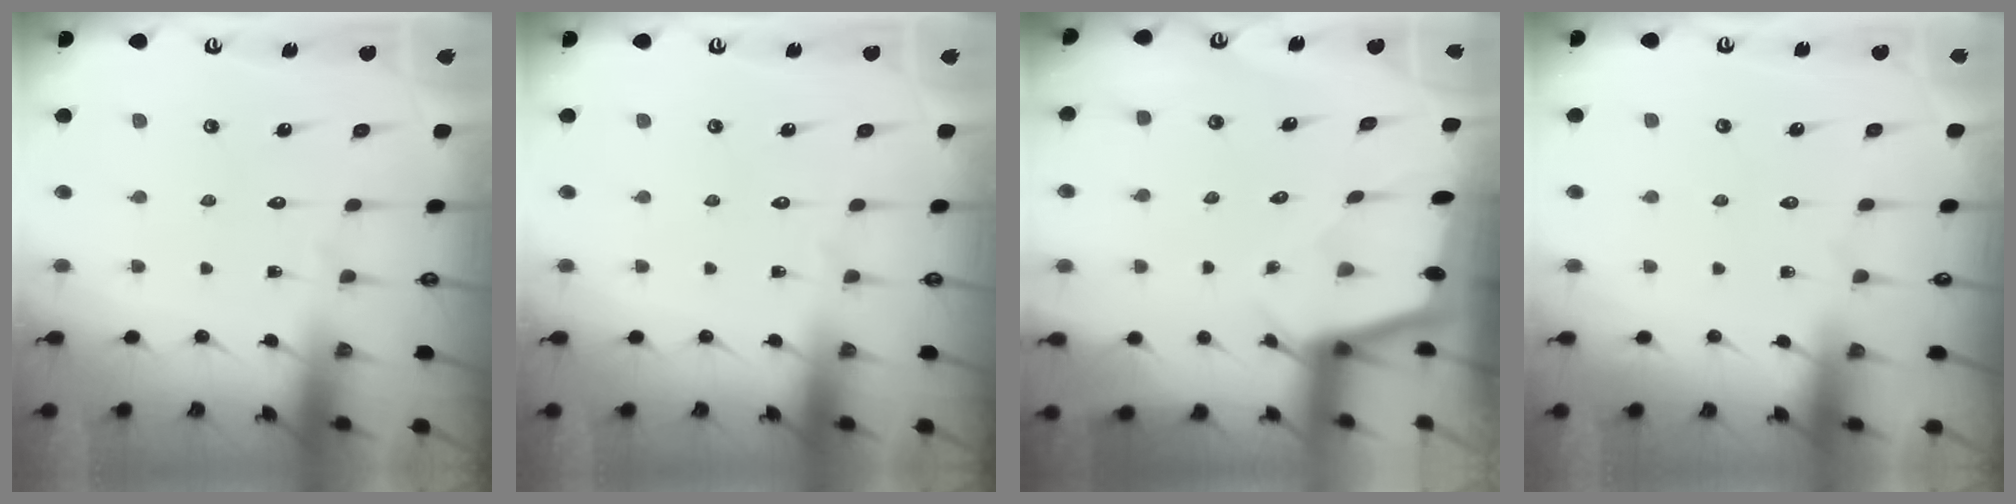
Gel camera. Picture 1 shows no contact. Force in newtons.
{"total": 0.0}
{"total": 1.6, "press": 1.6, "slide": 0.2}
{"total": 1.6, "press": 1.5, "slide": 0.3}